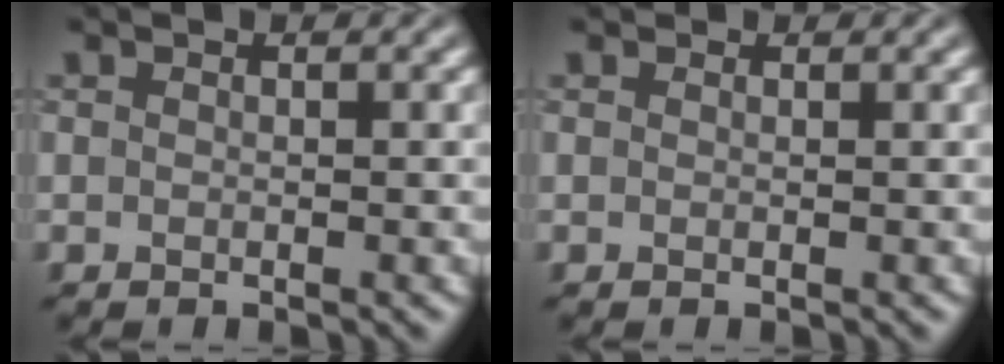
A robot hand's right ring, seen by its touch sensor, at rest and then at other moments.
{"total": 0.0}